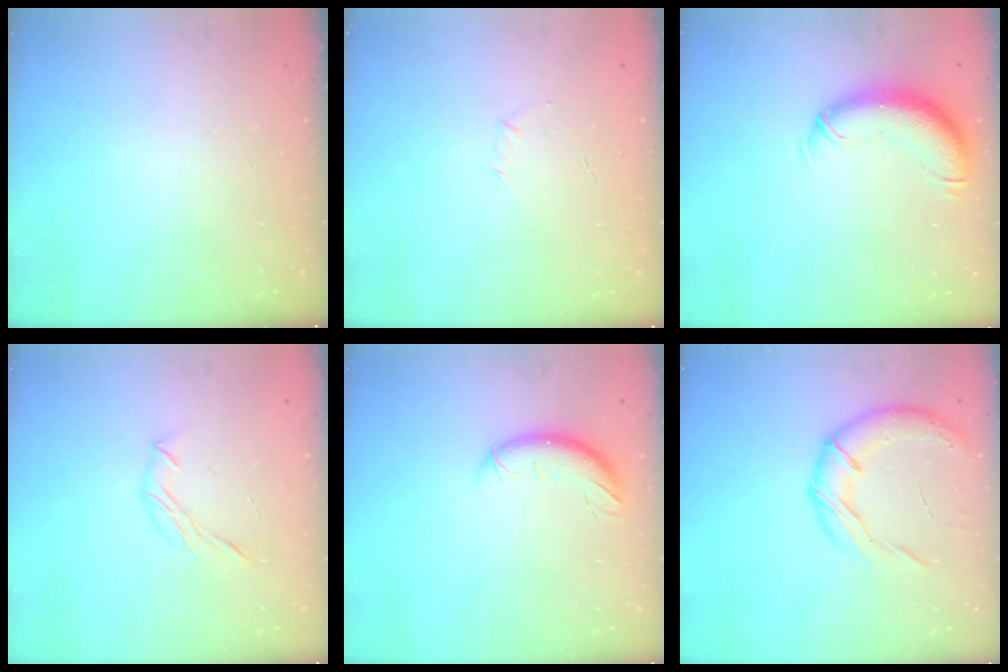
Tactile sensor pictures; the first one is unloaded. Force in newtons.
{"total": 2.7, "press": 2.6, "slide": 0.7}
{"total": 11.8, "press": 11.5, "slide": 2.6}
{"total": 6.0, "press": 5.8, "slide": 1.4}
{"total": 9.2, "press": 9.1, "slide": 1.5}
{"total": 16.7, "press": 16.5, "slide": 2.7}